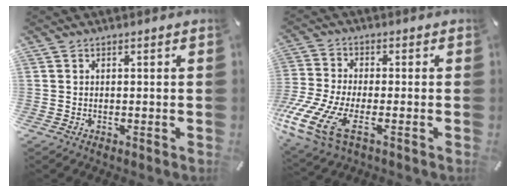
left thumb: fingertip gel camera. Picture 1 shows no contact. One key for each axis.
{"total": 13.2, "fx": -5.1, "fy": 6.5, "fz": 10.2, "tx": -0.229, "ty": 0.006, "tz": -0.091}